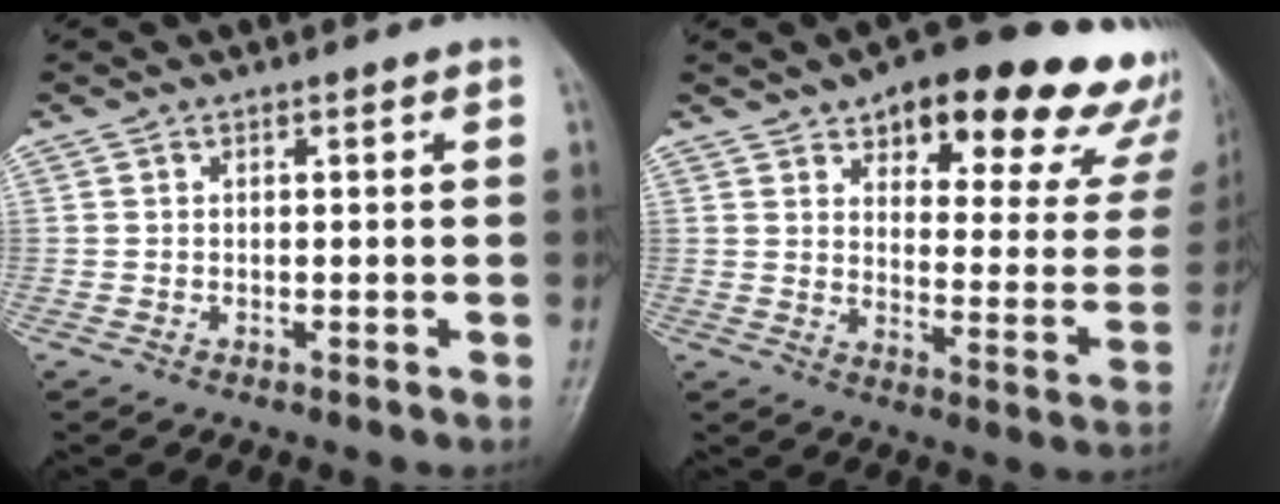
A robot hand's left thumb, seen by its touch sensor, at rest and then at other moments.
{"total": 25.2, "force": [16.6, 10.1, 16.0], "torque": [-0.157, -0.060, 0.204]}